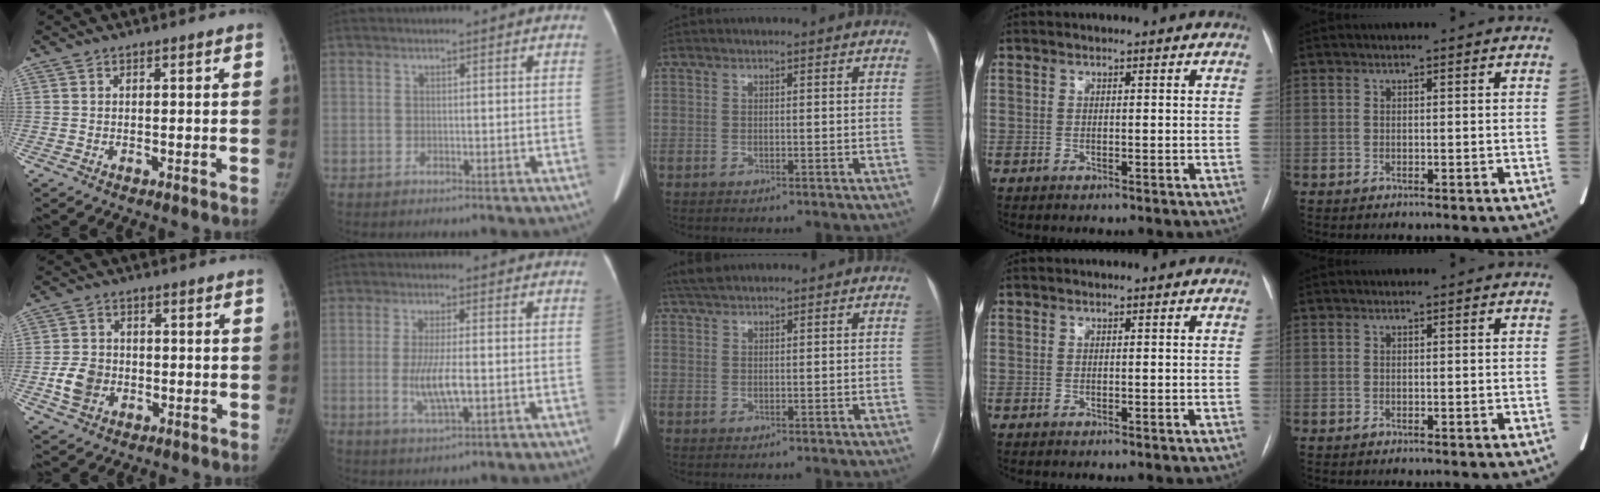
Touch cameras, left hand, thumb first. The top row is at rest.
{"thumb": {"total": 6.6, "force": [-1.6, 5.4, 3.4], "torque": [-0.051, 0.008, -0.028]}, "index": {"total": 5.9, "force": [-1.0, 1.0, 5.7], "torque": [-0.119, -0.012, -0.017]}, "middle": {"total": 3.2, "force": [2.8, 0.9, 1.3], "torque": [-0.029, 0.022, 0.054]}}